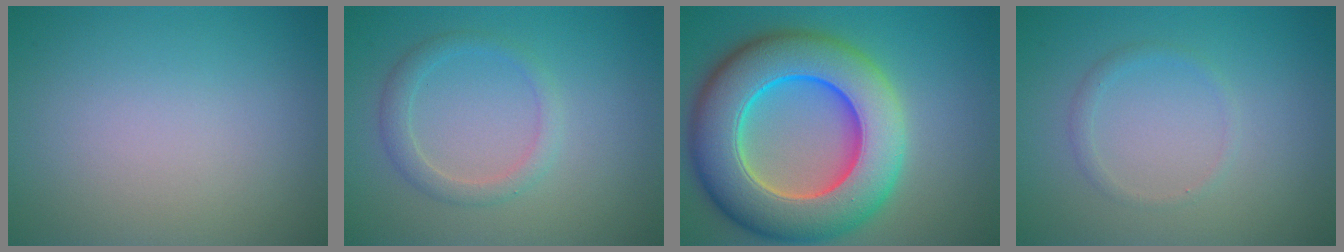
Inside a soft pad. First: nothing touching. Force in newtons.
{"total": 2.1, "press": 2.1, "slide": 0.2}
{"total": 13.3, "press": 13.1, "slide": 2.1}
{"total": 0.9, "press": 0.9, "slide": 0.1}